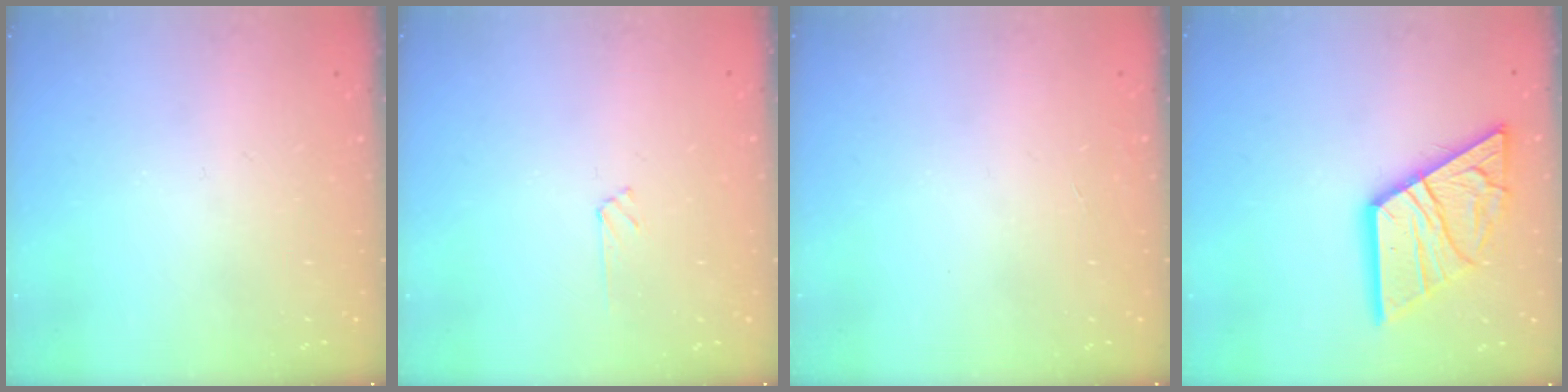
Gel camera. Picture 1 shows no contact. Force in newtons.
{"total": 1.8, "press": 1.8, "slide": 0.3}
{"total": 0.0}
{"total": 18.9, "press": 18.8, "slide": 1.6}